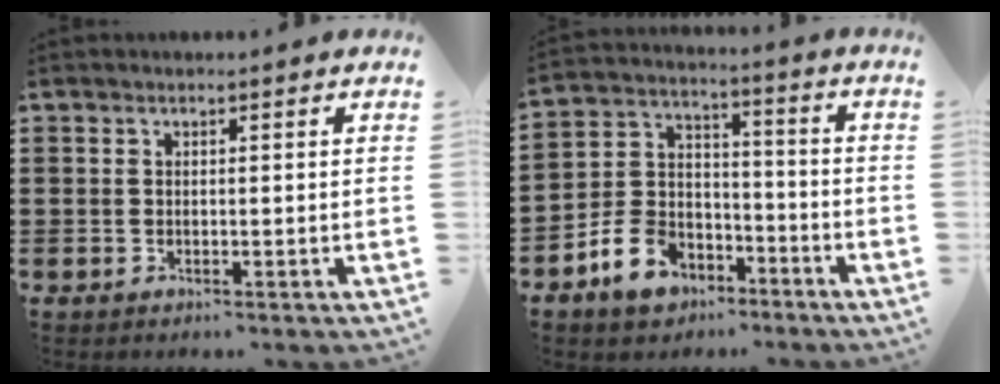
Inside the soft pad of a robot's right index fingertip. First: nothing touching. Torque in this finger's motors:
{"motor_torque": [-0.12, 0.63, -0.66, -0.21]}